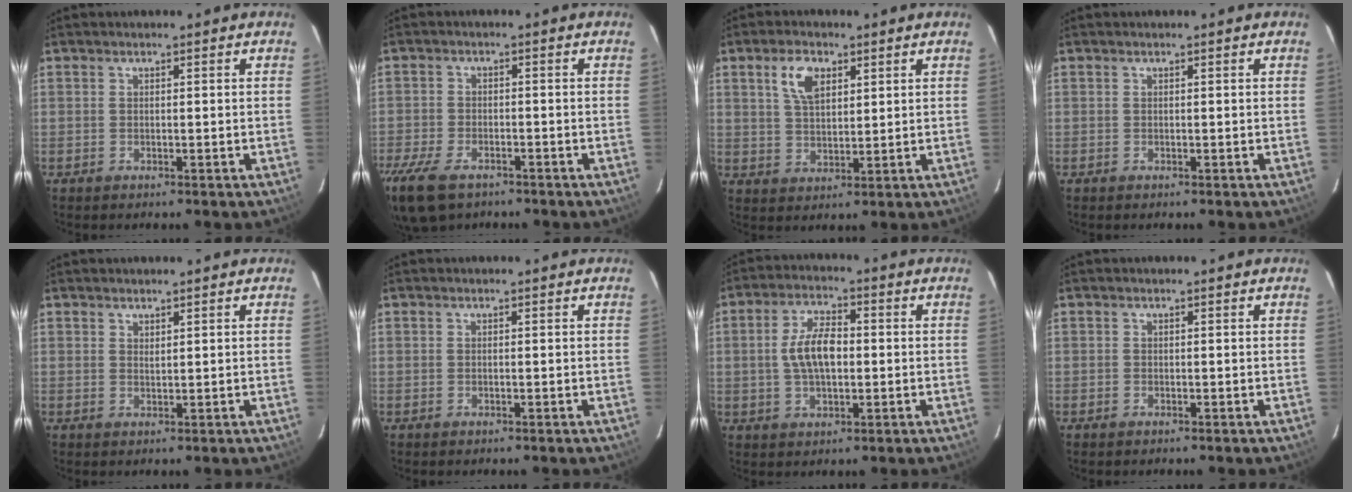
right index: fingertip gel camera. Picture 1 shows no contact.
{"total": 11.7, "force": [-8.1, 5.8, 6.3], "torque": [-0.171, -0.034, -0.148]}
{"total": 6.5, "force": [3.0, 3.5, 4.5], "torque": [-0.086, 0.011, 0.059]}
{"total": 0.0}
{"total": 0.9, "force": [0.8, 0.2, 0.3], "torque": [-0.004, 0.000, 0.016]}
{"total": 0.0}
{"total": 8.1, "force": [0.0, 4.1, 7.0], "torque": [-0.135, 0.012, 0.003]}
{"total": 0.0}